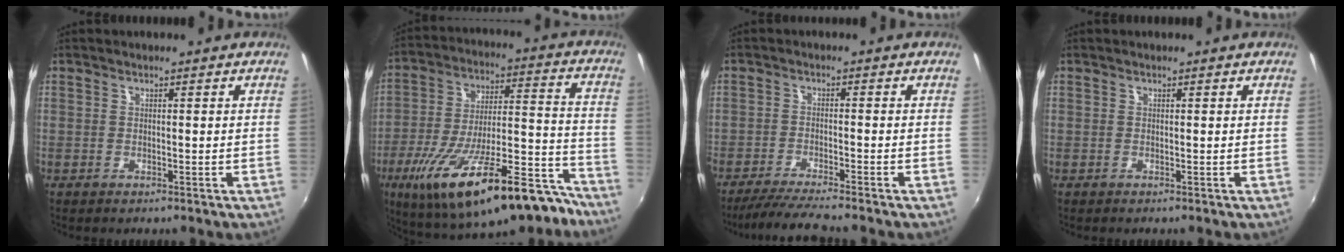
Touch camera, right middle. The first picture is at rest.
{"total": 28.2, "force": [-18.8, 9.0, 19.0], "torque": [-0.312, -0.021, -0.274]}
{"total": 7.5, "force": [-6.8, -0.5, 3.3], "torque": [-0.085, -0.019, -0.118]}
{"total": 0.0}